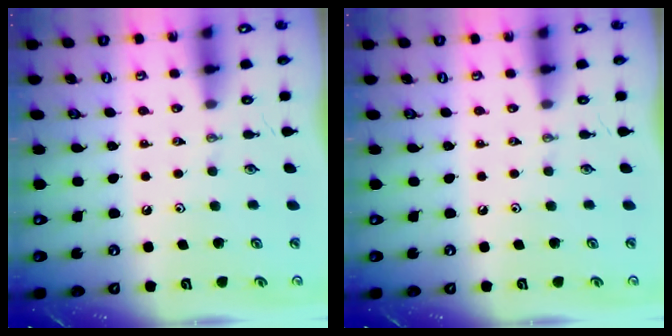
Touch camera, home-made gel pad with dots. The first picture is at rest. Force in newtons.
{"total": 0.0}